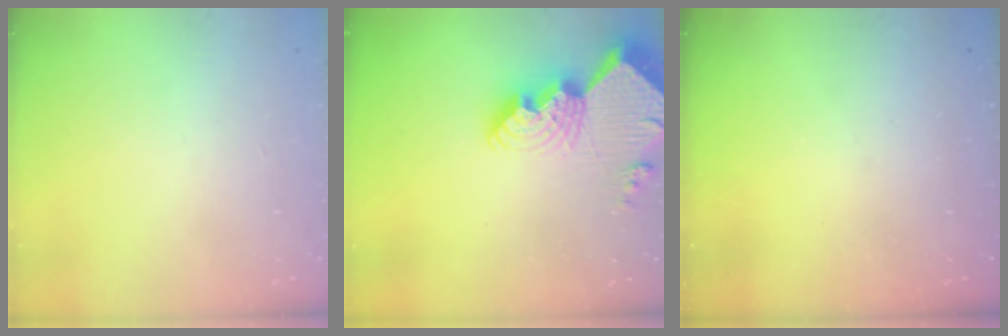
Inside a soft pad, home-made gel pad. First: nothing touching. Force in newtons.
{"total": 14.8, "press": 14.7, "slide": 1.1}
{"total": 0.0}